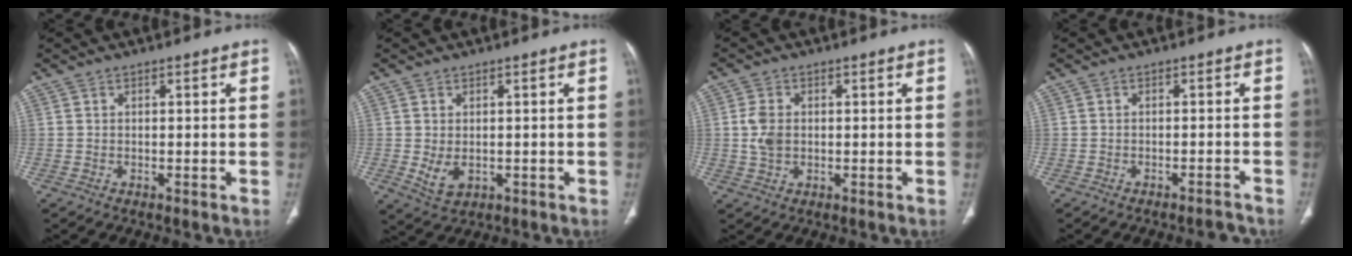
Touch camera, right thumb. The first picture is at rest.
{"total": 4.1, "force": [-0.4, 2.9, 2.8], "torque": [-0.049, -0.005, 0.009]}
{"total": 4.2, "force": [0.2, 2.8, 3.1], "torque": [-0.066, 0.002, 0.006]}
{"total": 2.7, "force": [-2.7, 0.3, 0.6], "torque": [-0.010, 0.019, -0.032]}